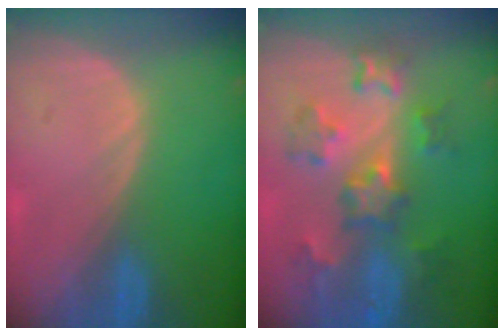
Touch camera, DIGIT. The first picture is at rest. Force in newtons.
{"total": 7.9, "press": 7.7, "slide": 1.6}